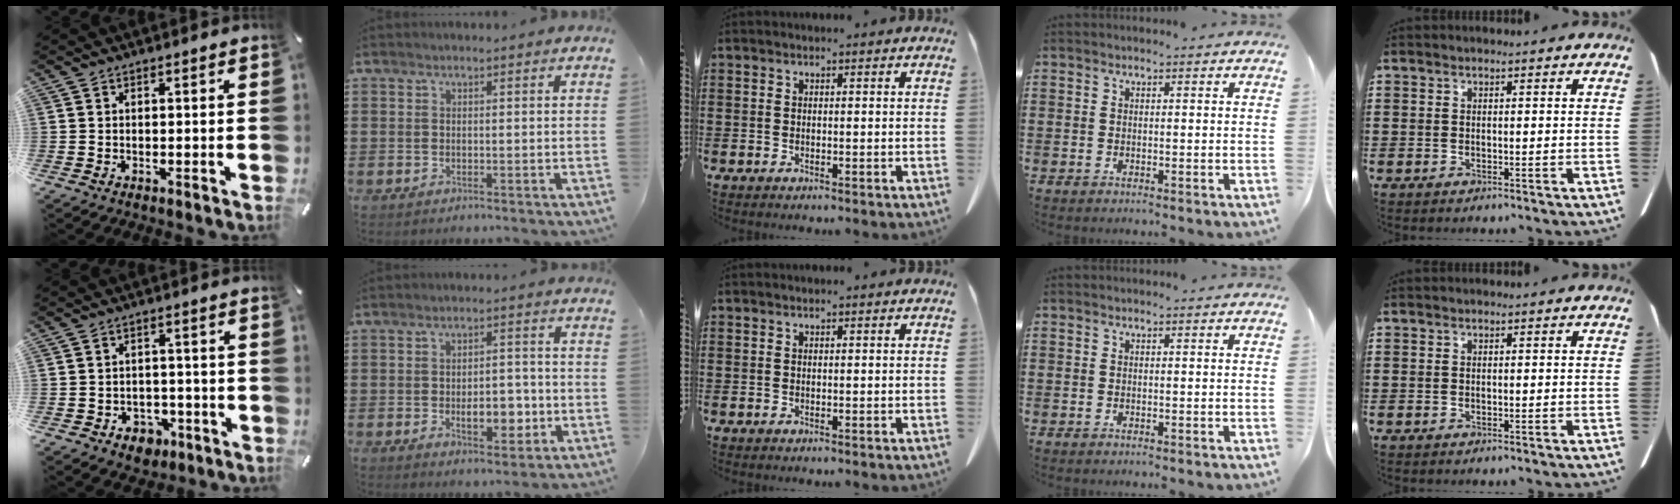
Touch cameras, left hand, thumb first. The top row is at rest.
{"thumb": {"total": 4.9, "force": [-2.6, 3.9, 1.6], "torque": [-0.024, 0.009, -0.047]}, "index": {"total": 6.7, "force": [-1.8, 3.4, 5.4], "torque": [-0.078, 0.005, -0.033]}}